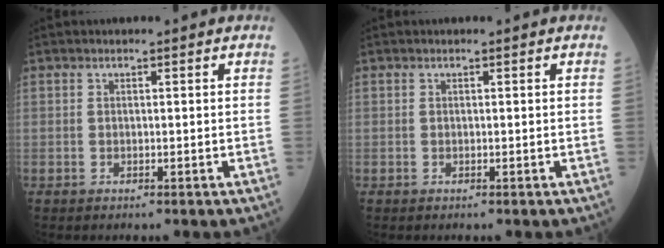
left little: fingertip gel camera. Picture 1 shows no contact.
{"total": 0.0}